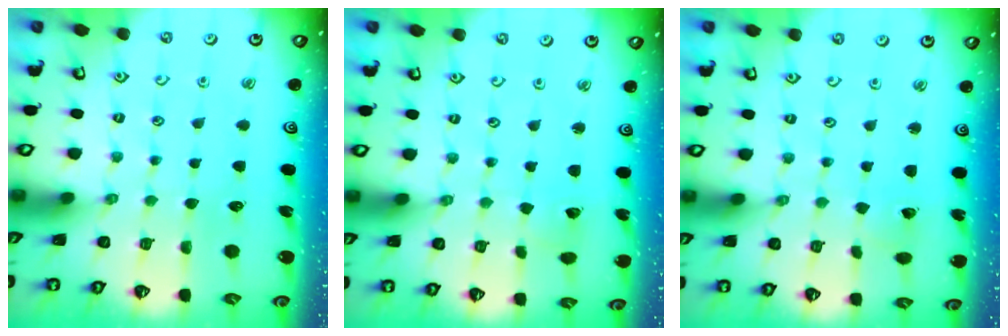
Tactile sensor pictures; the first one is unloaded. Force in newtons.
{"total": 2.6, "press": 2.6, "slide": 0.3}
{"total": 1.5, "press": 1.5, "slide": 0.2}